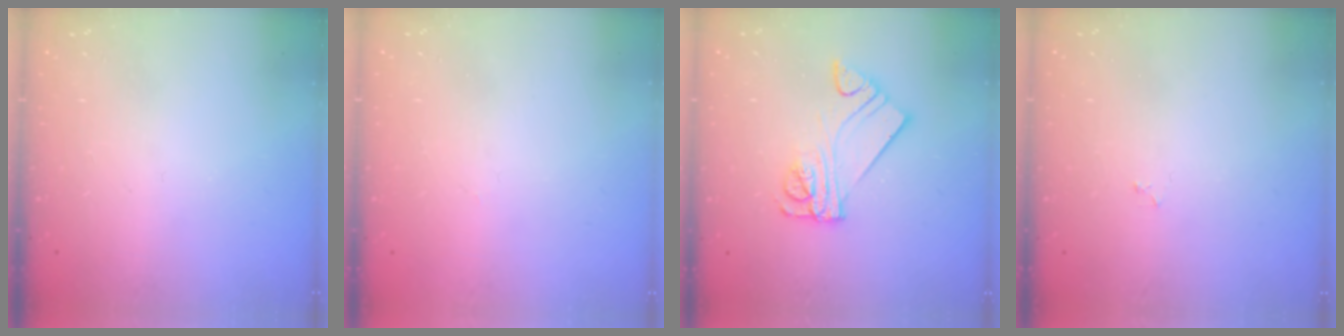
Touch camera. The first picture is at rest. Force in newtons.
{"total": 0.0}
{"total": 9.3, "press": 9.3, "slide": 0.9}
{"total": 2.2, "press": 2.1, "slide": 0.3}